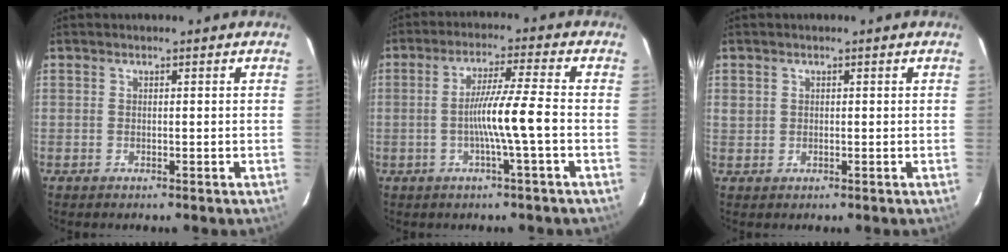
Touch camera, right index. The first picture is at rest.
{"total": 7.4, "force": [-1.6, -1.2, 7.1], "torque": [-0.132, 0.004, -0.029]}
{"total": 1.4, "force": [0.5, 1.3, 0.5], "torque": [-0.008, 0.006, 0.011]}